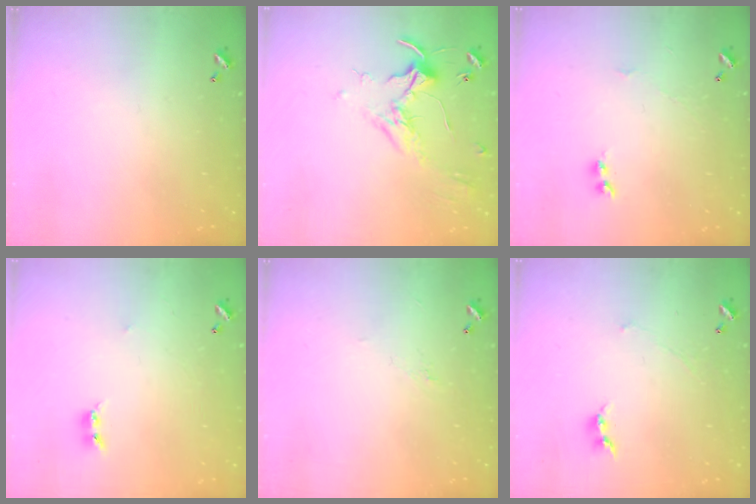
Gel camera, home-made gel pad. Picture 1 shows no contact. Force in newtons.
{"total": 1.7, "press": 1.6, "slide": 0.5}
{"total": 1.9, "press": 1.8, "slide": 0.5}
{"total": 2.7, "press": 2.7, "slide": 0.3}
{"total": 1.6, "press": 1.5, "slide": 0.5}
{"total": 1.0, "press": 0.8, "slide": 0.6}